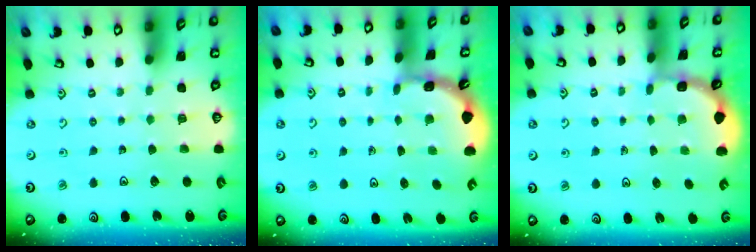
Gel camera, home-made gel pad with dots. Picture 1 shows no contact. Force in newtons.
{"total": 1.9, "press": 1.9, "slide": 0.1}
{"total": 1.9, "press": 1.9, "slide": 0.1}